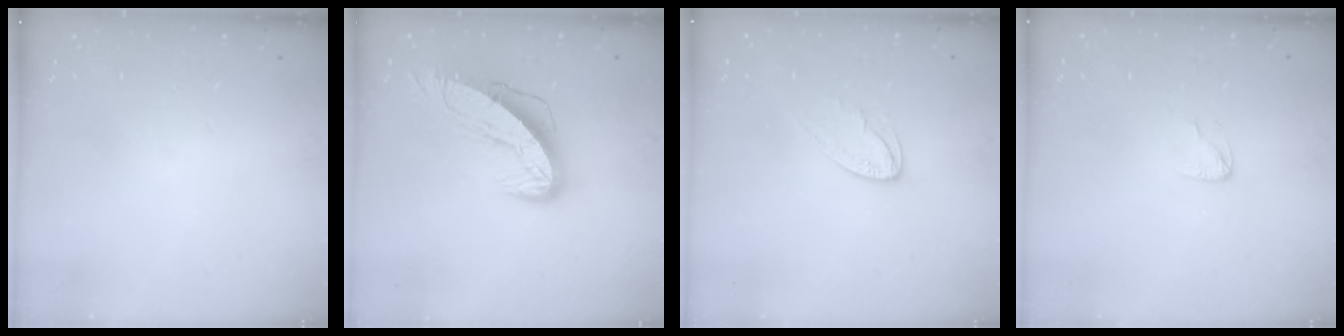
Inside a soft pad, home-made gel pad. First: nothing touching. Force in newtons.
{"total": 11.3, "press": 11.3, "slide": 1.2}
{"total": 5.5, "press": 5.5, "slide": 0.5}
{"total": 3.5, "press": 3.5, "slide": 0.2}